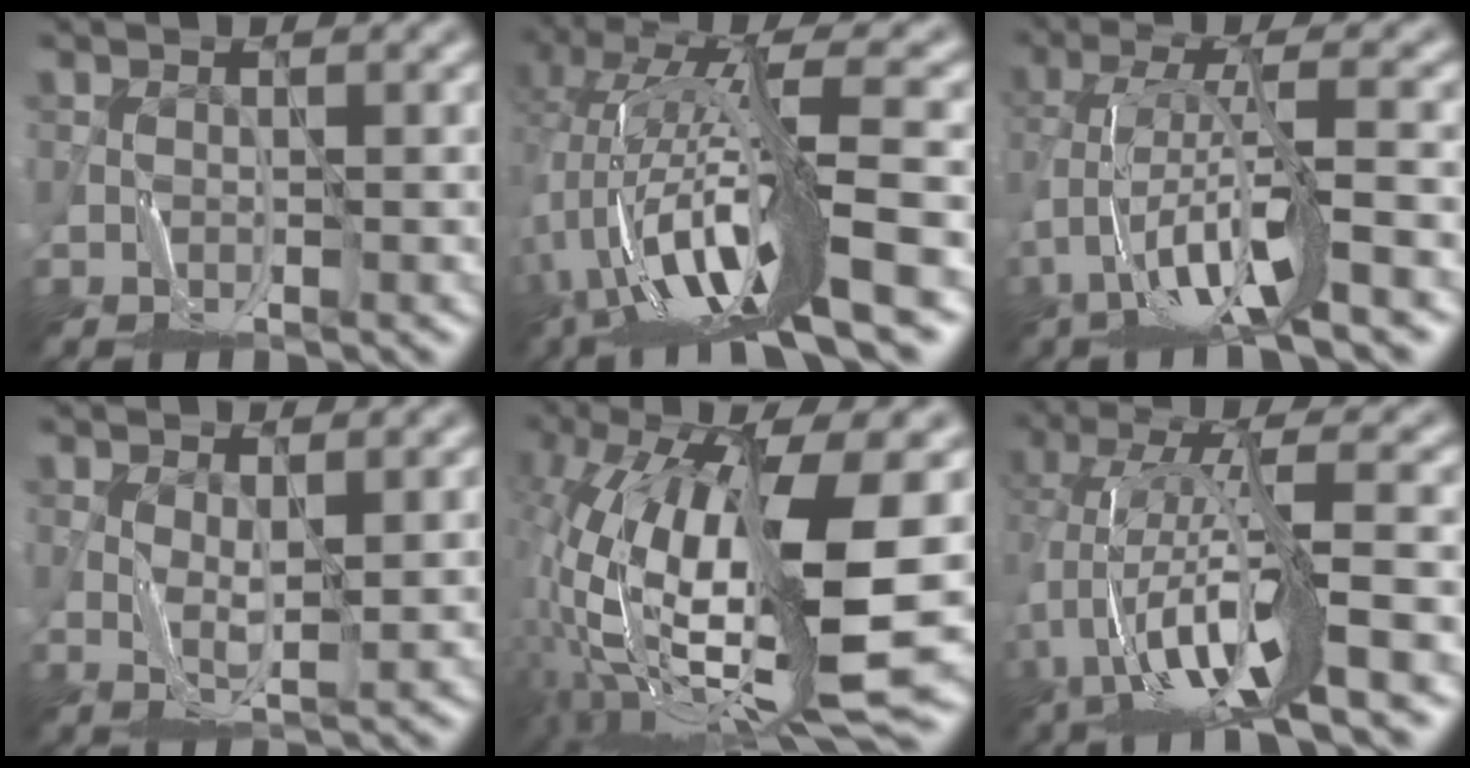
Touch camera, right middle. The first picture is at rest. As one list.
[{"total": 12.7, "force": [-4.4, 2.6, 11.6], "torque": [-0.211, 0.018, -0.066]}, {"total": 7.7, "force": [-3.6, 1.1, 6.7], "torque": [-0.129, 0.007, -0.072]}, {"total": 1.6, "force": [0.8, 0.1, 1.4], "torque": [-0.030, -0.005, 0.020]}, {"total": 16.1, "force": [1.4, 4.5, 15.4], "torque": [-0.301, -0.013, 0.046]}, {"total": 10.3, "force": [-3.3, 1.8, 9.6], "torque": [-0.174, 0.019, -0.055]}]